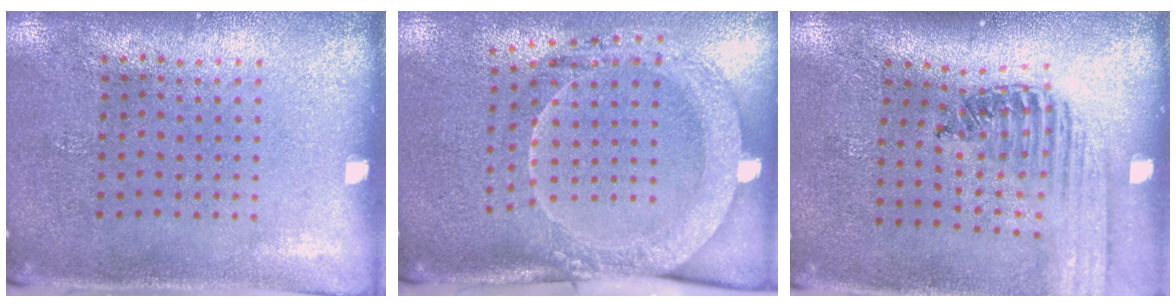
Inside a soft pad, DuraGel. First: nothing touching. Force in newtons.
{"total": 2.0, "press": 2.0, "slide": 0.3}
{"total": 1.4, "press": 1.4, "slide": 0.1}